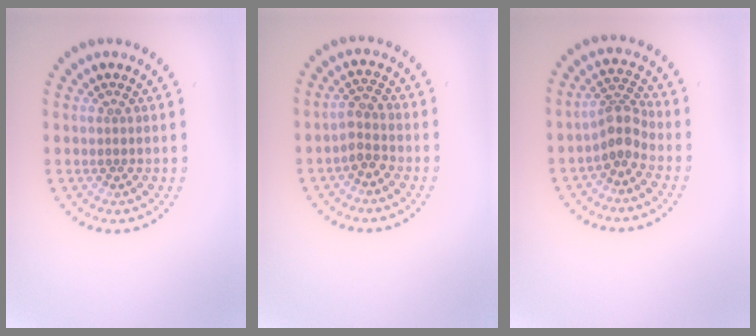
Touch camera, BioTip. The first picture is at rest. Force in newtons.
{"total": 2.0, "press": 1.7, "slide": 1.0}
{"total": 2.7, "press": 2.0, "slide": 1.8}